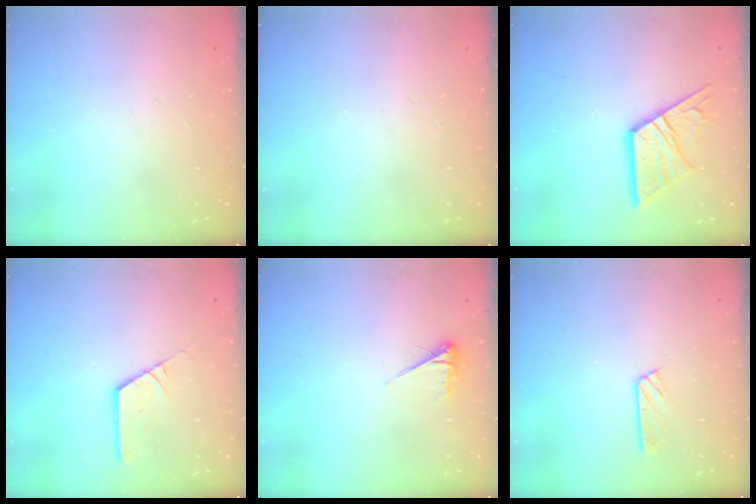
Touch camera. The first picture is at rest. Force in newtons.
{"total": 0.0}
{"total": 15.4, "press": 15.3, "slide": 1.5}
{"total": 2.9, "press": 2.9, "slide": 0.1}
{"total": 5.5, "press": 5.5, "slide": 0.7}
{"total": 3.6, "press": 3.6, "slide": 0.4}